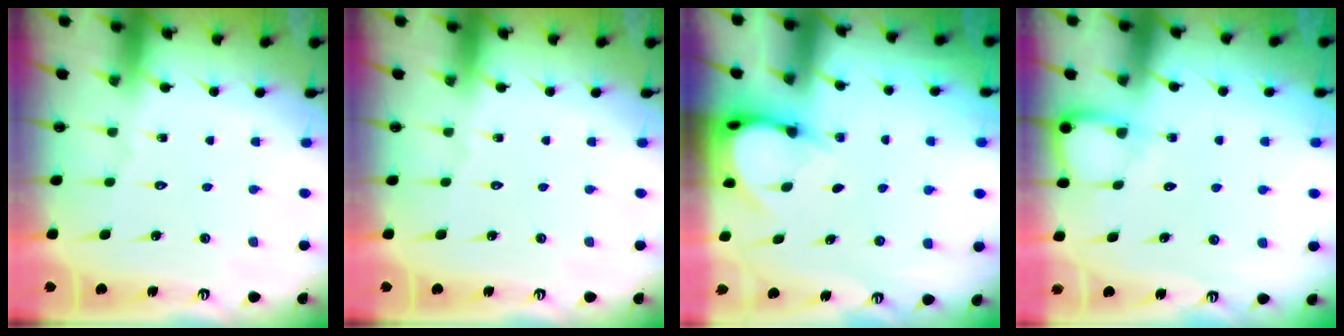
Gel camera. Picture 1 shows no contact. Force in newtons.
{"total": 0.0}
{"total": 4.2, "press": 4.2, "slide": 0.1}
{"total": 5.0, "press": 5.0, "slide": 0.7}